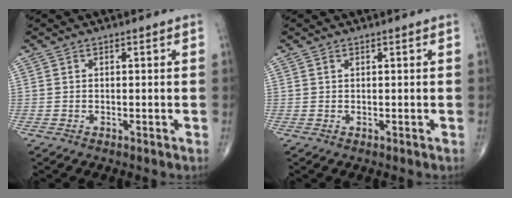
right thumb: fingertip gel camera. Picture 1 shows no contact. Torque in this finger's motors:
{"motor_torque": [0.24, -0.39, -0.40, -0.13, -0.02]}